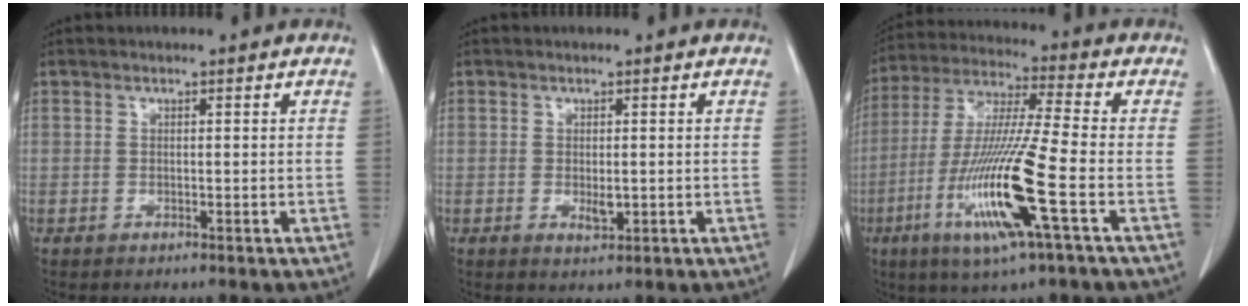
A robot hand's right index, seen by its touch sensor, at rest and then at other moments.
{"total": 1.8, "force": [-0.1, 0.8, 1.6], "torque": [-0.027, -0.003, 0.005]}
{"total": 16.3, "force": [-5.5, -0.3, 15.3], "torque": [-0.317, -0.022, -0.106]}